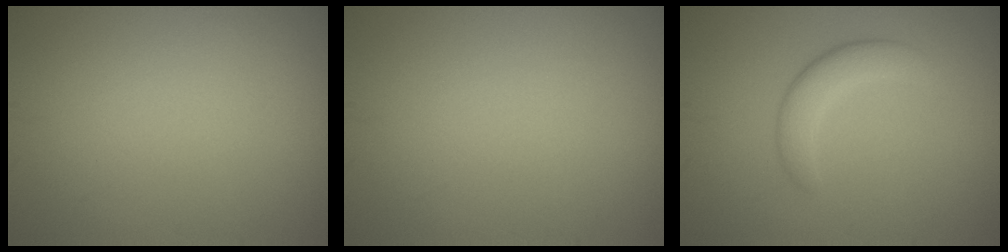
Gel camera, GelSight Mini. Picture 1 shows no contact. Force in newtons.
{"total": 0.0}
{"total": 2.8, "press": 2.8, "slide": 0.2}